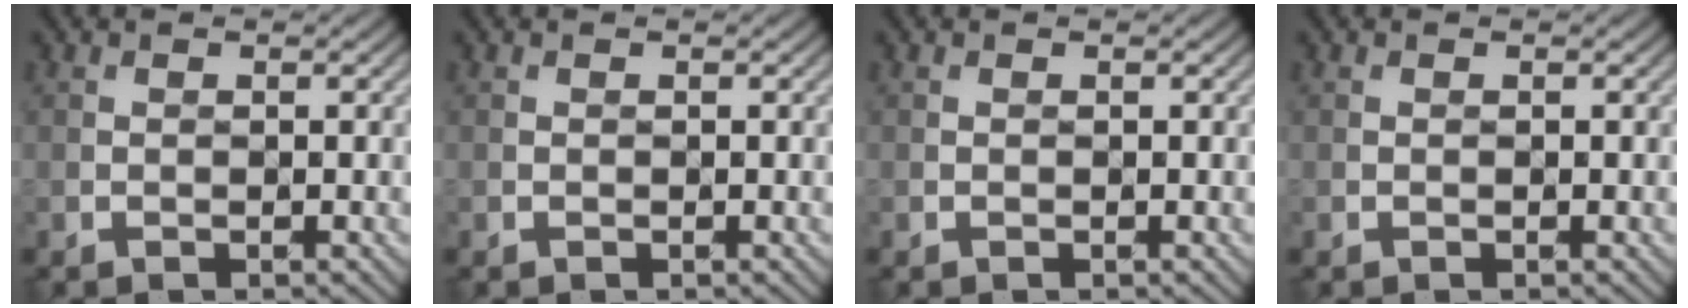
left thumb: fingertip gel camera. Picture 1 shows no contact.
{"total": 0.0}
{"total": 0.0}
{"total": 0.0}